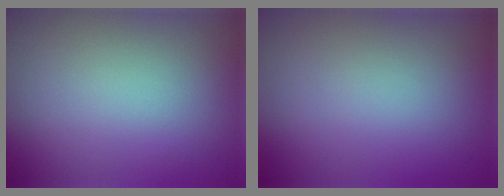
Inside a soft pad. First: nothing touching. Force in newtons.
{"total": 0.0}